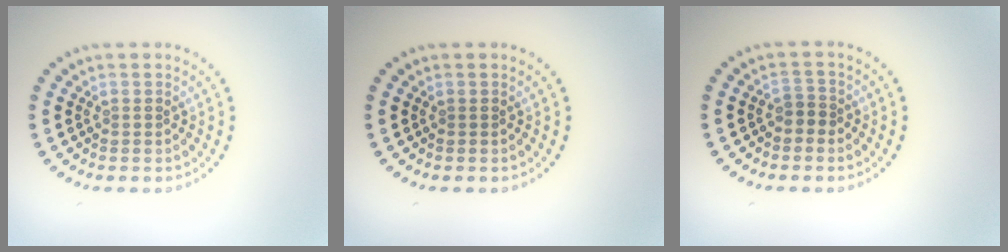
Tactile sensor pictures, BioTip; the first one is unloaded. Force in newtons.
{"total": 0.0}
{"total": 1.3, "press": 1.0, "slide": 0.8}